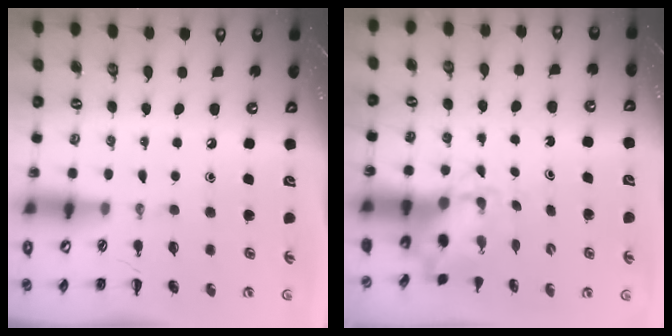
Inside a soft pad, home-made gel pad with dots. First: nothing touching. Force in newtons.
{"total": 3.4, "press": 3.4, "slide": 0.5}